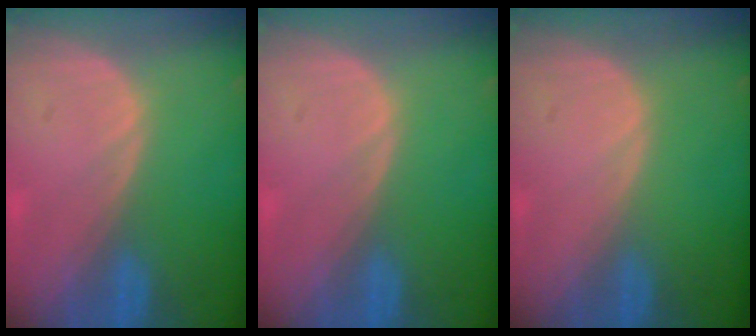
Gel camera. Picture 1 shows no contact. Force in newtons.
{"total": 0.0}
{"total": 0.0}